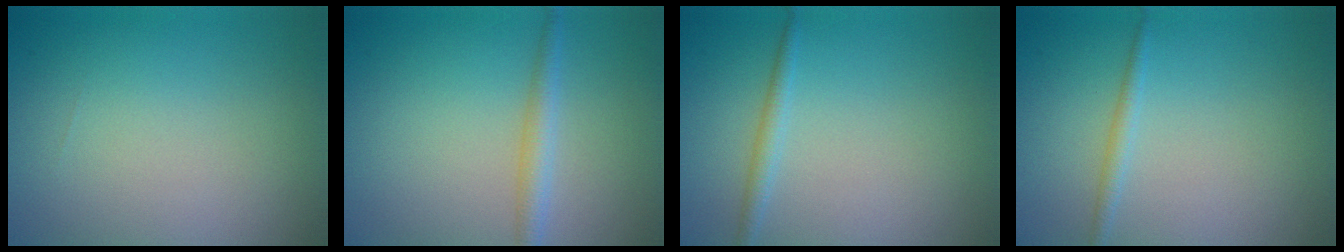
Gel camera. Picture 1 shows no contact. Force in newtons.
{"total": 2.1, "press": 2.1, "slide": 0.1}
{"total": 1.3, "press": 1.3, "slide": 0.1}
{"total": 1.1, "press": 1.1, "slide": 0.0}